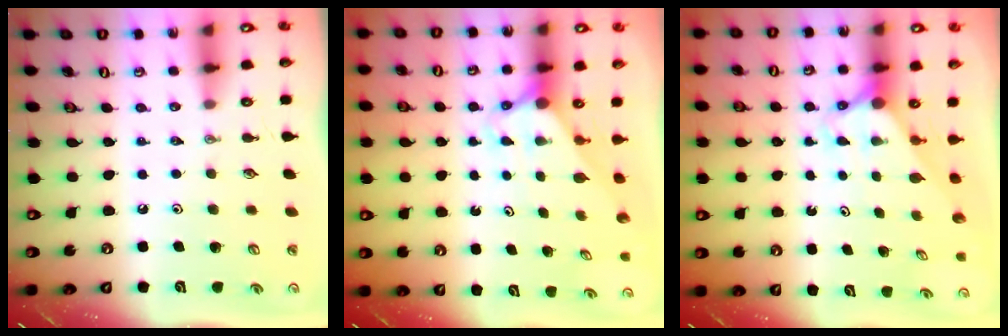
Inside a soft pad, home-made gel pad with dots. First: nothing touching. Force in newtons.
{"total": 2.9, "press": 2.9, "slide": 0.0}
{"total": 2.7, "press": 2.7, "slide": 0.0}